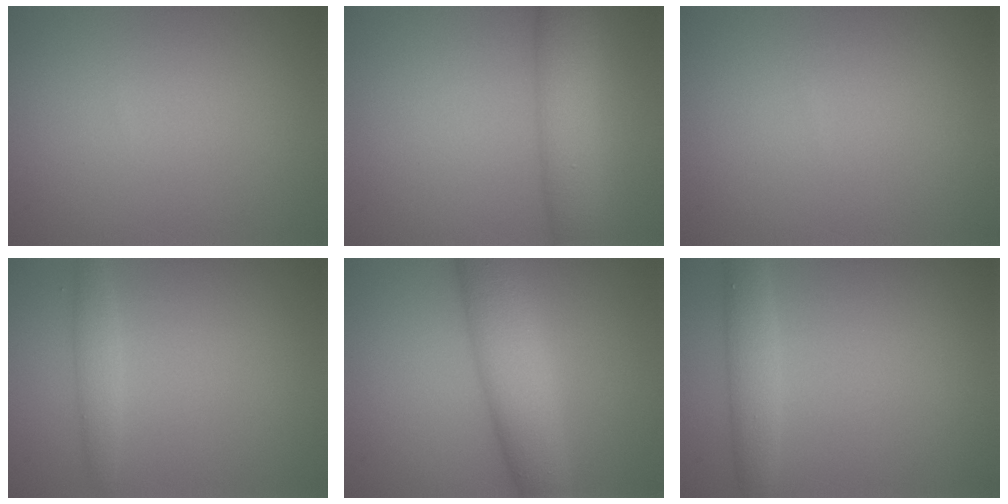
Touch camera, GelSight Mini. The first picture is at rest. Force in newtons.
{"total": 5.6, "press": 5.5, "slide": 0.5}
{"total": 0.0}
{"total": 1.7, "press": 1.7, "slide": 0.1}
{"total": 6.5, "press": 6.5, "slide": 0.1}
{"total": 2.6, "press": 2.6, "slide": 0.0}